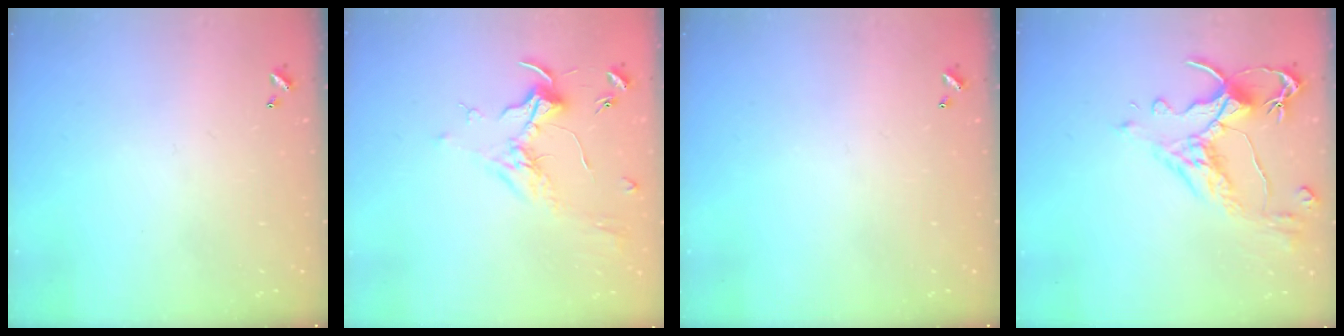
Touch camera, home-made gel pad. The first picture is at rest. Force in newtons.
{"total": 1.7, "press": 1.5, "slide": 0.8}
{"total": 0.0}
{"total": 3.7, "press": 3.4, "slide": 1.3}